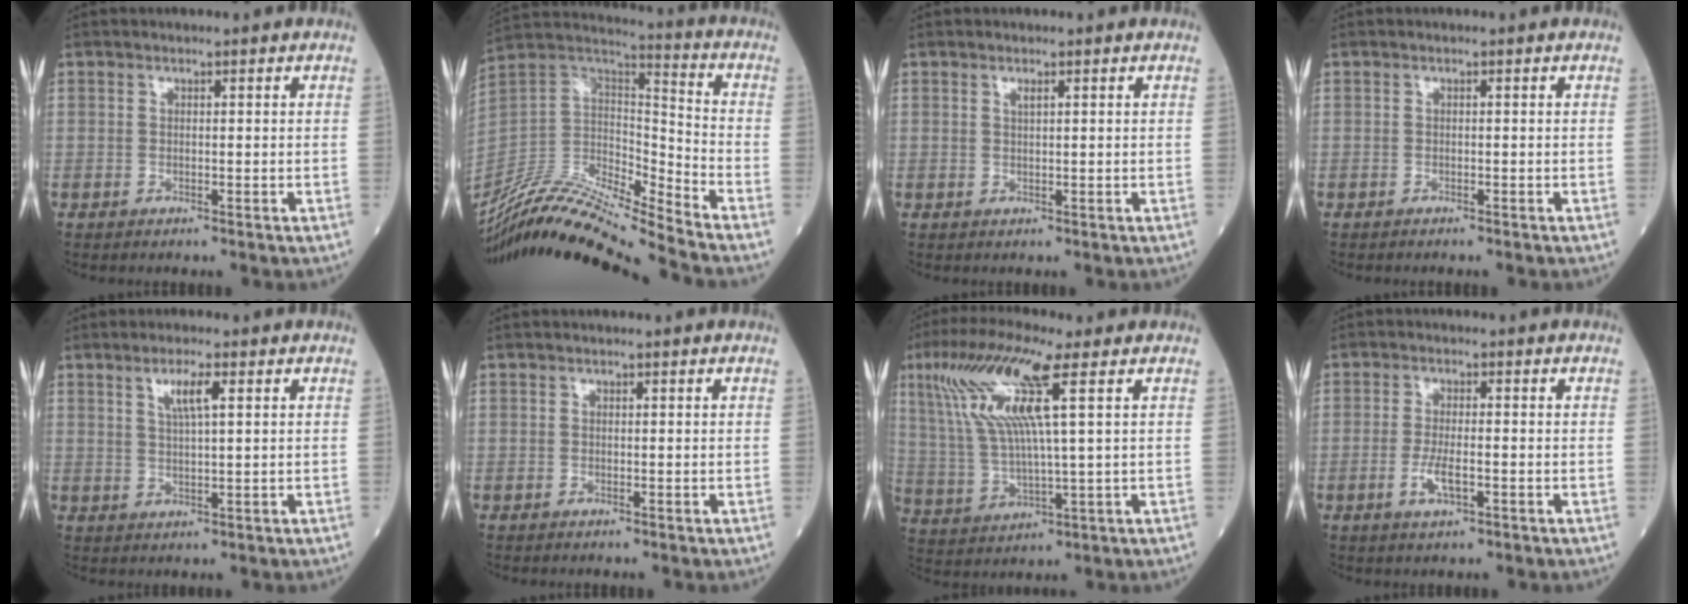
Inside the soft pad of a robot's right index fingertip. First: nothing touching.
{"total": 19.2, "force": [-17.9, -1.0, 6.9], "torque": [-0.139, 0.028, -0.330]}
{"total": 0.8, "force": [0.4, 0.0, 0.6], "torque": [-0.015, -0.002, 0.008]}
{"total": 0.8, "force": [-0.7, 0.1, 0.3], "torque": [0.000, 0.000, -0.011]}
{"total": 3.9, "force": [1.8, 0.3, 3.4], "torque": [-0.066, 0.001, 0.033]}
{"total": 0.0}
{"total": 13.6, "force": [5.4, 1.1, 12.4], "torque": [-0.276, 0.015, 0.105]}
{"total": 3.8, "force": [-1.3, 0.9, 3.5], "torque": [-0.072, -0.002, -0.022]}